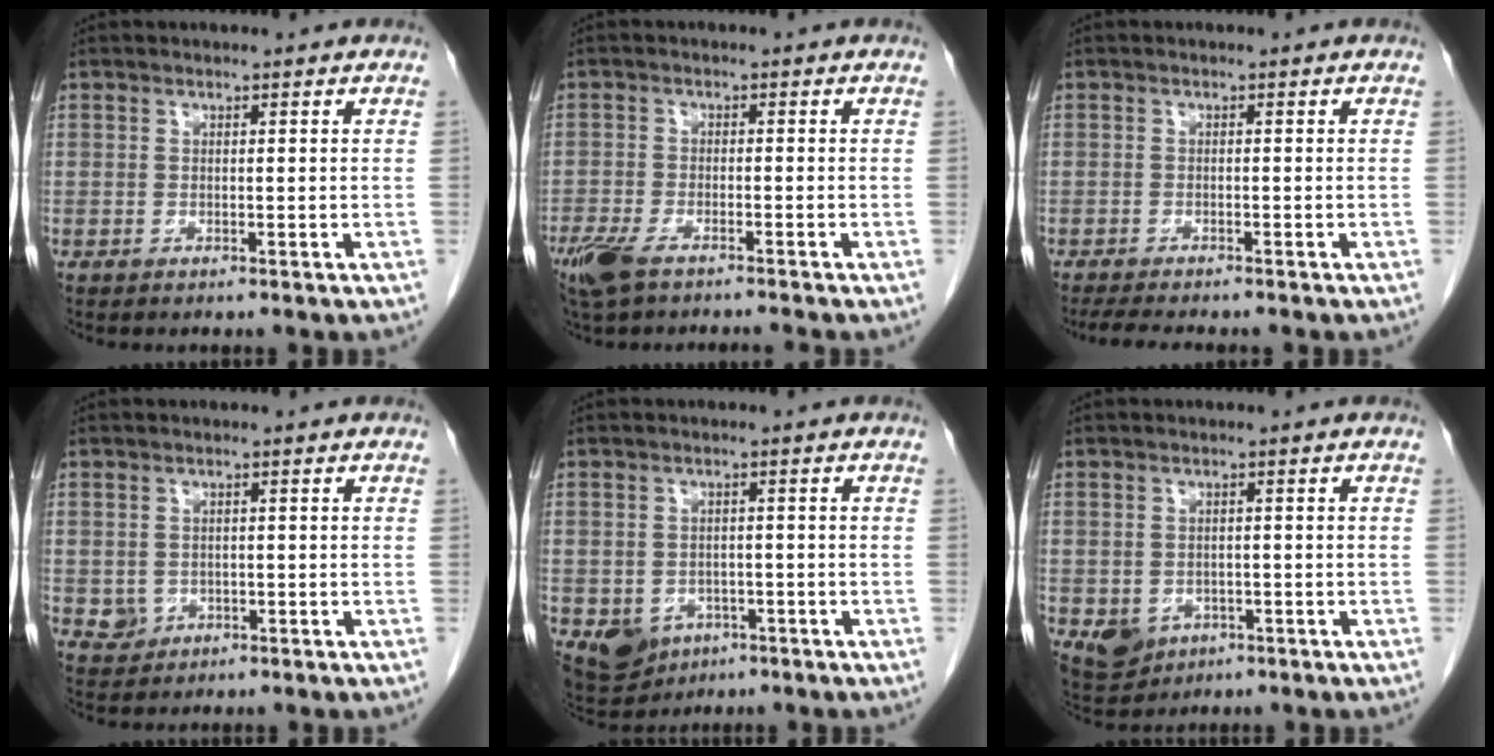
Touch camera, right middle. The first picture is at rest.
{"total": 7.0, "force": [-5.5, 1.3, 4.1], "torque": [-0.079, -0.015, -0.099]}
{"total": 5.8, "force": [-5.0, 0.9, 2.9], "torque": [-0.043, -0.012, -0.074]}
{"total": 2.5, "force": [-0.5, 2.3, 0.7], "torque": [-0.010, 0.003, 0.001]}
{"total": 6.4, "force": [-3.1, 5.1, 2.3], "torque": [-0.040, 0.004, -0.036]}
{"total": 4.9, "force": [-2.0, 4.1, 1.9], "torque": [-0.035, 0.000, -0.019]}